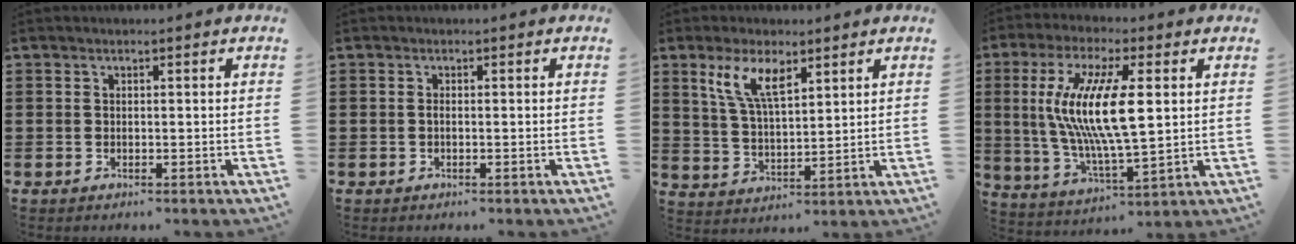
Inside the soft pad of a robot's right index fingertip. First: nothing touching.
{"total": 0.5, "force": [-0.2, 0.0, 0.5], "torque": [-0.011, -0.004, -0.003]}
{"total": 7.7, "force": [4.4, 2.6, 5.8], "torque": [-0.125, 0.002, 0.079]}
{"total": 12.1, "force": [2.0, 3.5, 11.4], "torque": [-0.246, -0.004, 0.028]}